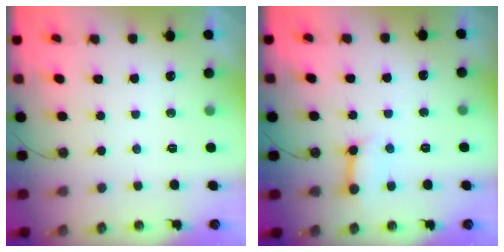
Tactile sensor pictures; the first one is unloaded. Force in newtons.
{"total": 7.8, "press": 7.8, "slide": 1.1}